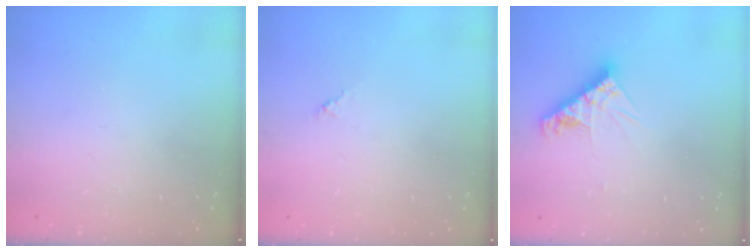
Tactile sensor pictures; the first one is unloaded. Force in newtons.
{"total": 0.0}
{"total": 9.2, "press": 9.2, "slide": 0.8}